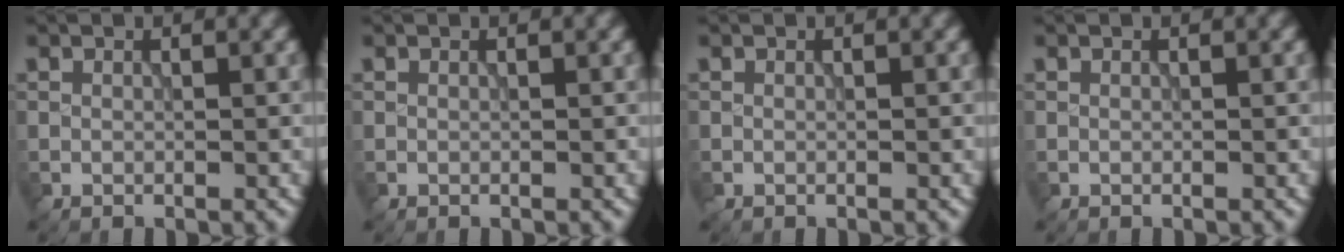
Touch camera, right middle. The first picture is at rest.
{"total": 0.0}
{"total": 0.0}
{"total": 0.0}